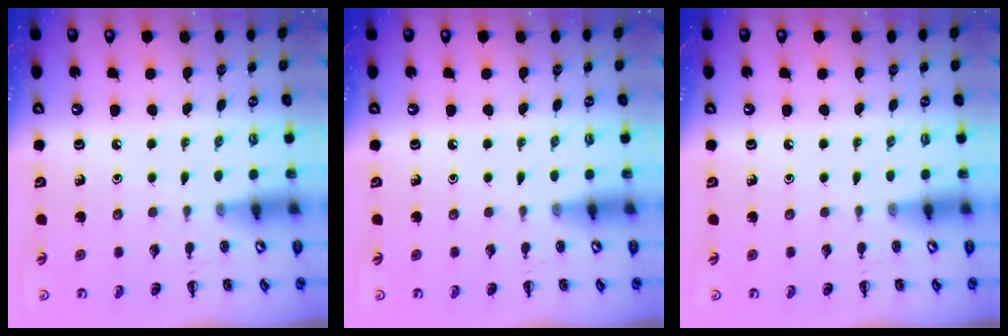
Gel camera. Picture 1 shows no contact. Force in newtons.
{"total": 0.0}
{"total": 0.0}